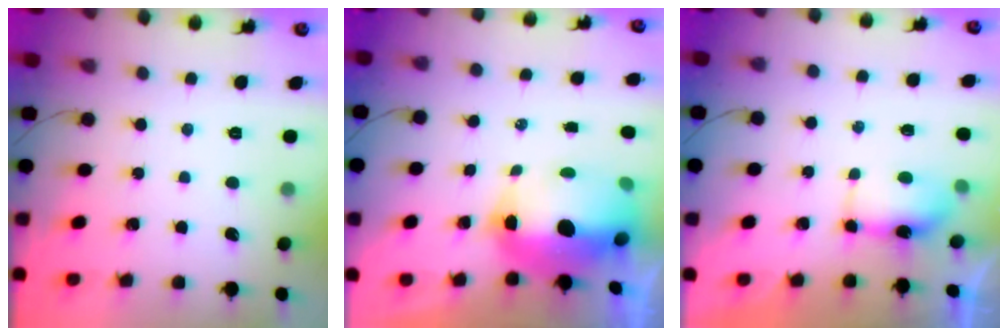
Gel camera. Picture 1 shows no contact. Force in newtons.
{"total": 13.3, "press": 13.0, "slide": 2.6}
{"total": 12.4, "press": 6.7, "slide": 10.4}